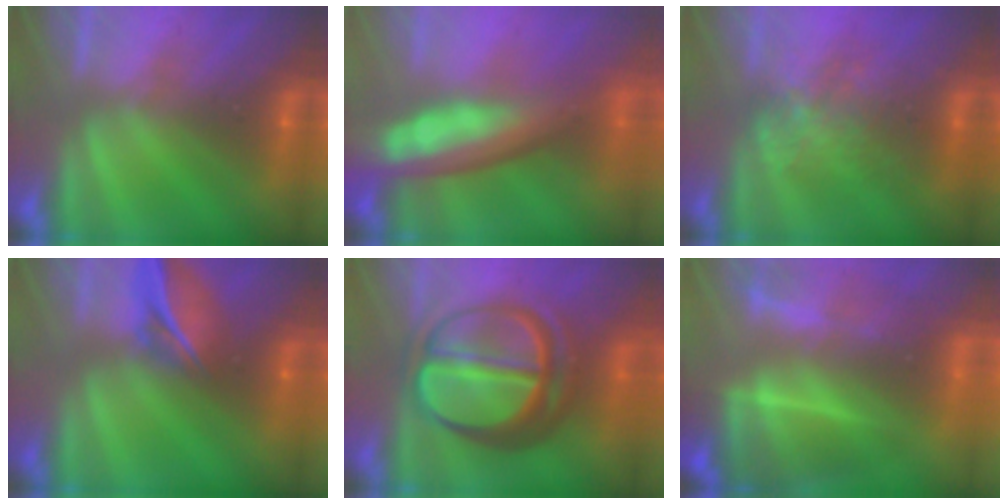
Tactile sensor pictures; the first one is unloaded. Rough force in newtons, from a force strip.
{"total": 6.6}
{"total": 2.2}
{"total": 6.1}
{"total": 7.1}
{"total": 9.0}